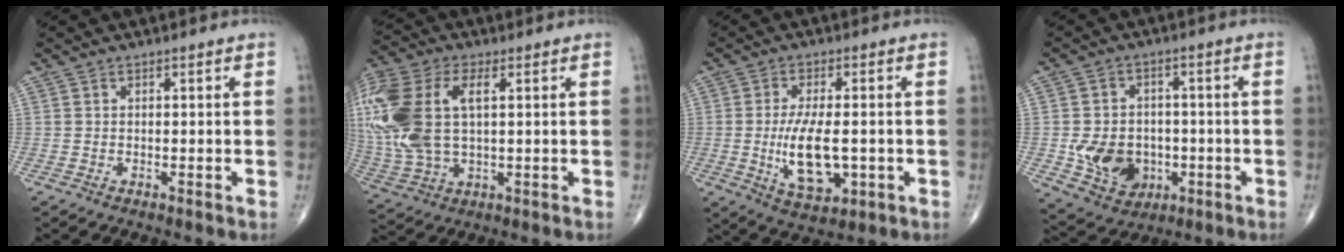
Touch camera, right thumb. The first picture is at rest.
{"total": 21.8, "force": [4.1, 12.1, 17.7], "torque": [-0.449, 0.013, 0.078]}
{"total": 11.0, "force": [-1.6, 5.1, 9.6], "torque": [-0.166, -0.010, -0.018]}
{"total": 10.7, "force": [-2.1, 8.6, 6.1], "torque": [-0.068, 0.005, -0.023]}